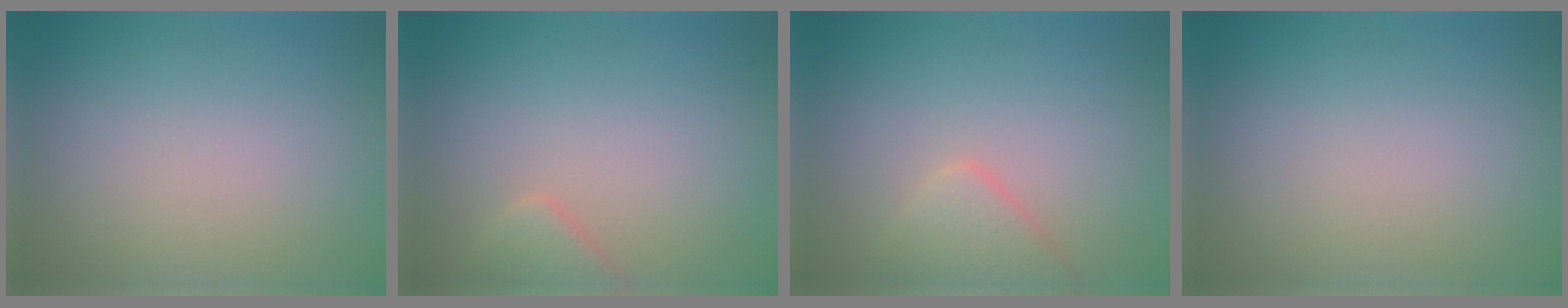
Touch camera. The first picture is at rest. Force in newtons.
{"total": 2.1, "press": 2.1, "slide": 0.2}
{"total": 2.4, "press": 2.4, "slide": 0.1}
{"total": 0.0}